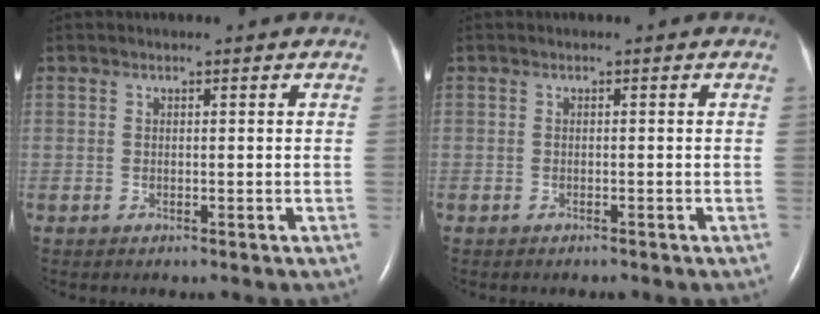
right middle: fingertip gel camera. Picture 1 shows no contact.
{"total": 0.5, "force": [-0.5, 0.1, 0.2], "torque": [-0.011, -0.002, -0.006]}